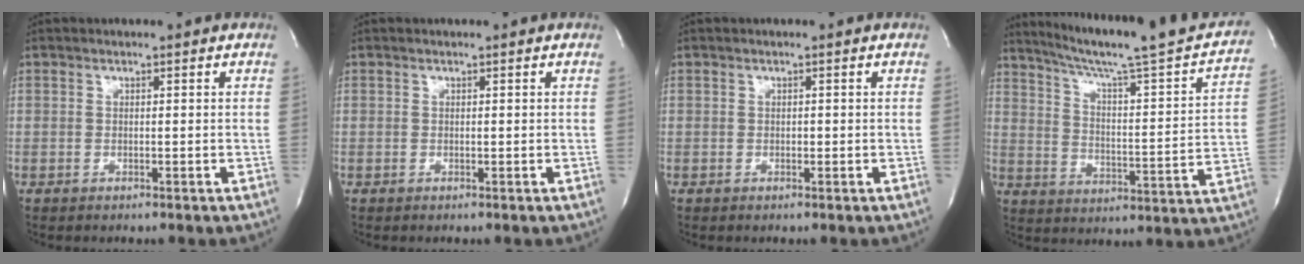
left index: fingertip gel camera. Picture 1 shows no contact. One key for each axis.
{"total": 0.0}
{"total": 0.0}
{"total": 23.4, "fx": 20.2, "fy": 1.0, "fz": 11.8, "tx": -0.177, "ty": -0.030, "tz": 0.268}